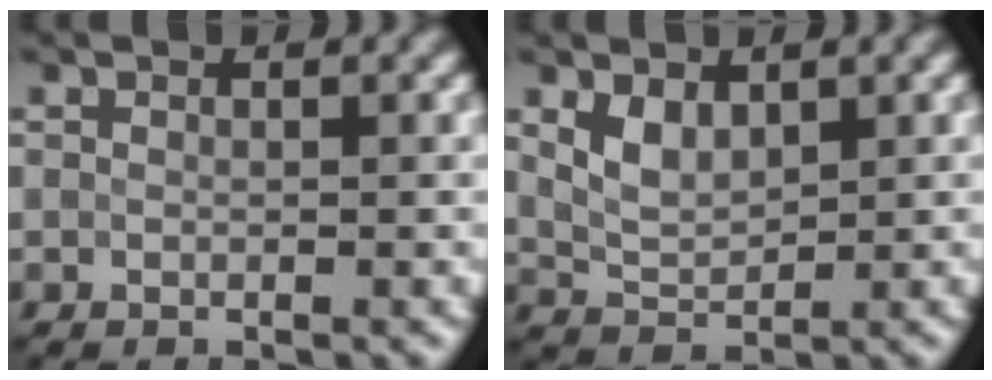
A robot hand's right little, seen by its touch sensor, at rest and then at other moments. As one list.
[{"total": 2.5, "force": [1.3, 1.5, 1.6], "torque": [-0.039, 0.000, 0.031]}]